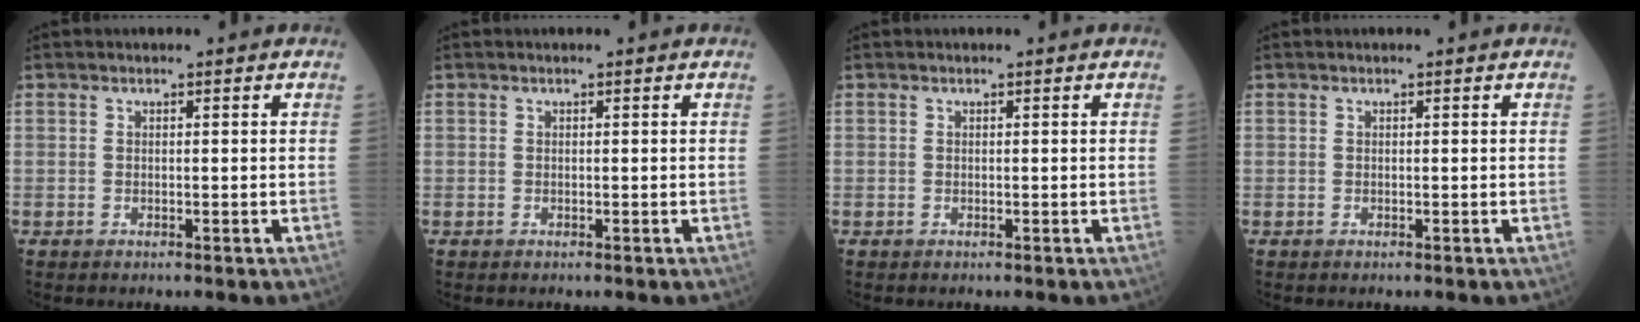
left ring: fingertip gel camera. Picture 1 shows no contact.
{"total": 0.0}
{"total": 0.0}
{"total": 0.0}